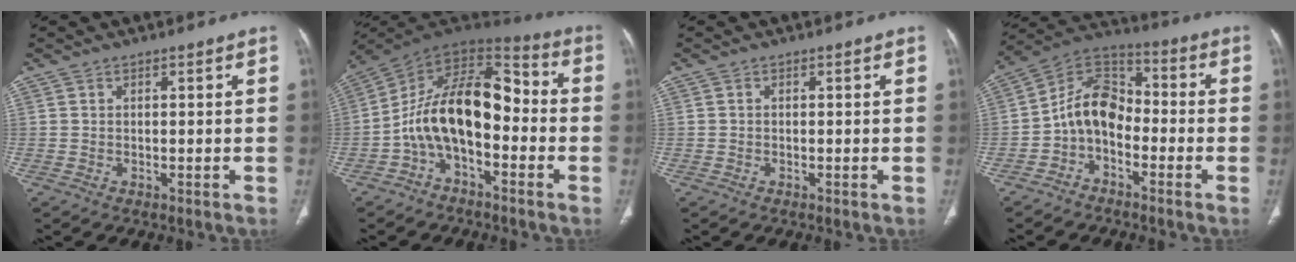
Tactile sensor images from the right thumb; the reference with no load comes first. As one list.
[{"total": 16.4, "force": [-3.1, 9.0, 13.3], "torque": [-0.204, 0.080, -0.066]}, {"total": 0.0}, {"total": 10.0, "force": [-3.0, 7.0, 6.6], "torque": [-0.097, 0.064, -0.073]}]